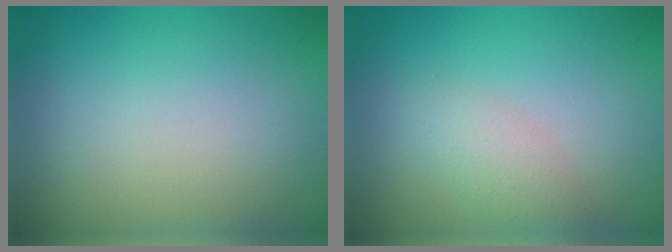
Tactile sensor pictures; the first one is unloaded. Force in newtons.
{"total": 2.3, "press": 2.3, "slide": 0.0}